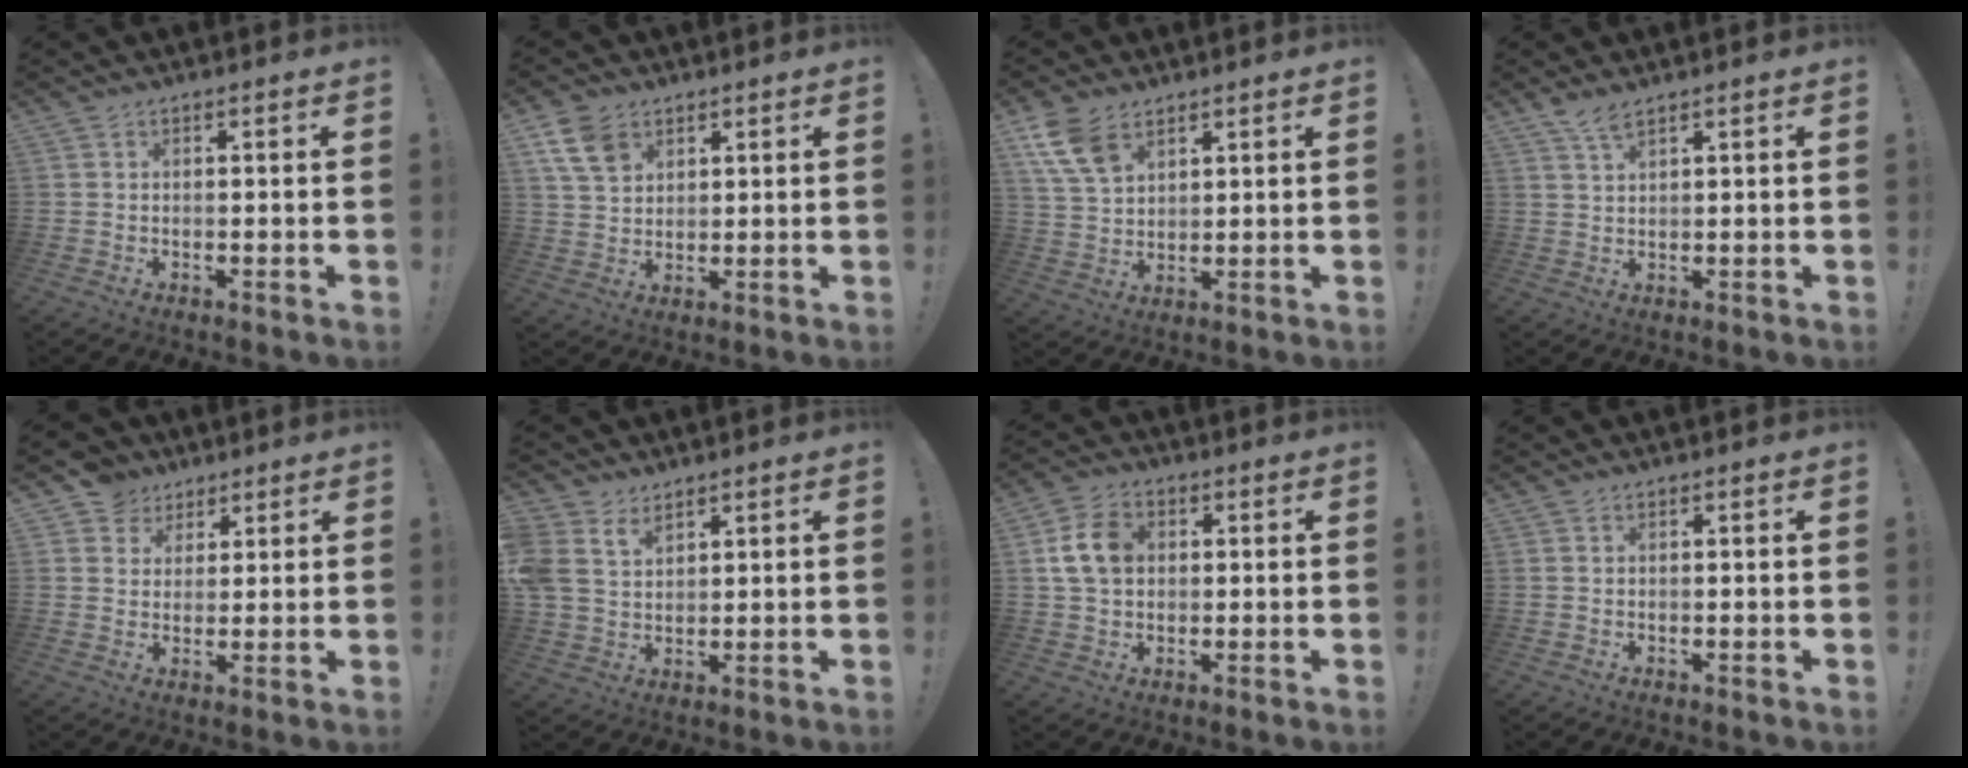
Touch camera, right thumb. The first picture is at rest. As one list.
[{"total": 9.9, "force": [5.2, 6.9, 4.9], "torque": [-0.094, -0.015, 0.104]}, {"total": 10.1, "force": [6.0, 5.8, 5.6], "torque": [-0.113, -0.020, 0.119]}, {"total": 3.6, "force": [2.8, 0.8, 2.0], "torque": [-0.039, -0.015, 0.050]}, {"total": 7.1, "force": [3.8, 5.9, 0.9], "torque": [-0.008, -0.022, 0.077]}, {"total": 7.9, "force": [4.5, 5.3, 3.6], "torque": [-0.083, -0.022, 0.090]}, {"total": 10.5, "force": [1.9, 7.8, 6.7], "torque": [-0.116, 0.010, 0.040]}, {"total": 0.0}]